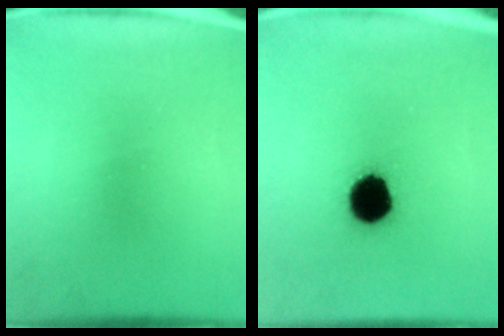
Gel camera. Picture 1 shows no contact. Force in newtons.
{"total": 12.8}